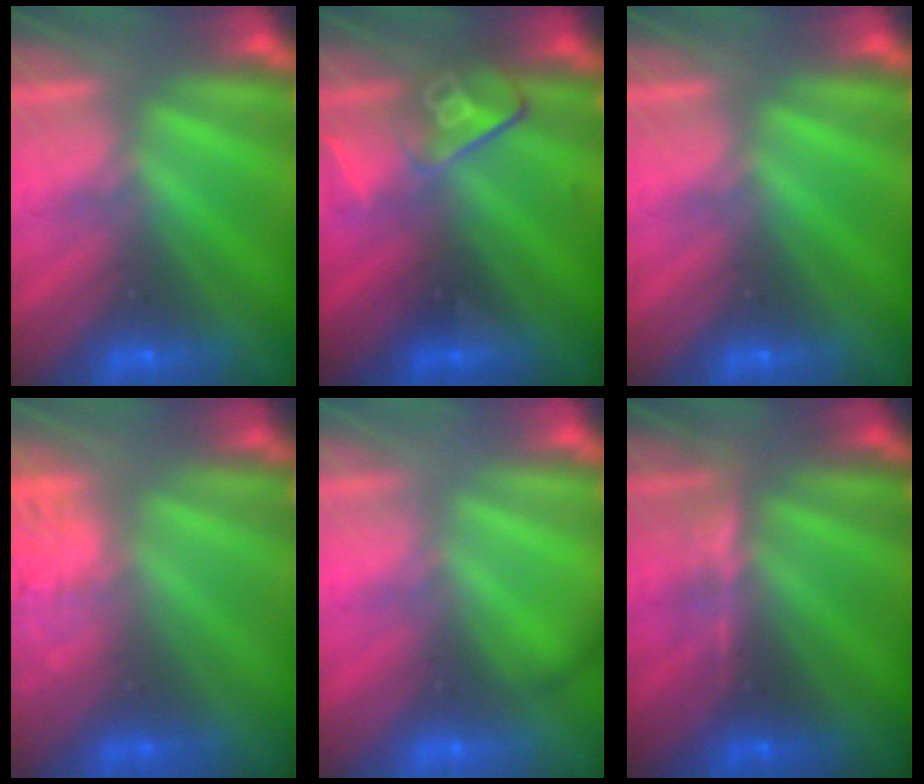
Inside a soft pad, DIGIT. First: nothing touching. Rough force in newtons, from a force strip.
{"total": 2.8}
{"total": 0.0}
{"total": 7.0}
{"total": 2.1}
{"total": 2.8}